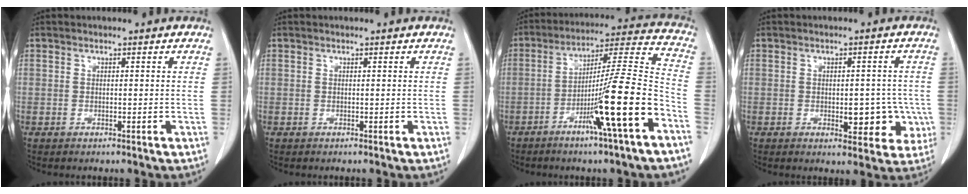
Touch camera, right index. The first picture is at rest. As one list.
[{"total": 0.0}, {"total": 16.5, "force": [-7.2, -0.7, 14.8], "torque": [-0.242, -0.003, -0.121]}, {"total": 6.6, "force": [-1.3, 3.4, 5.5], "torque": [-0.052, 0.003, -0.010]}]